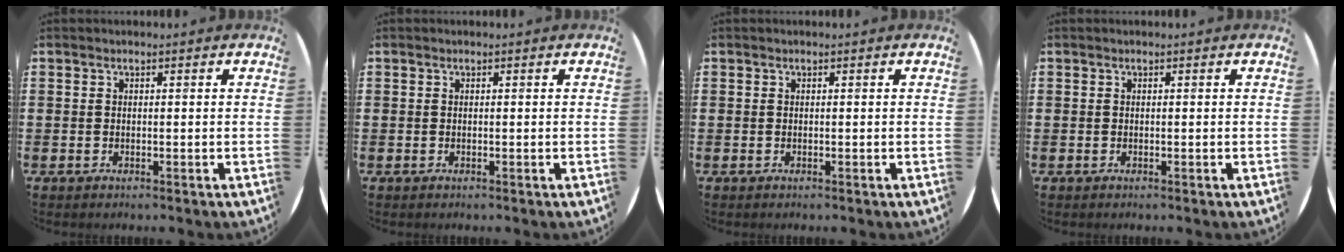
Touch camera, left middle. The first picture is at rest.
{"total": 0.0}
{"total": 0.0}
{"total": 0.0}